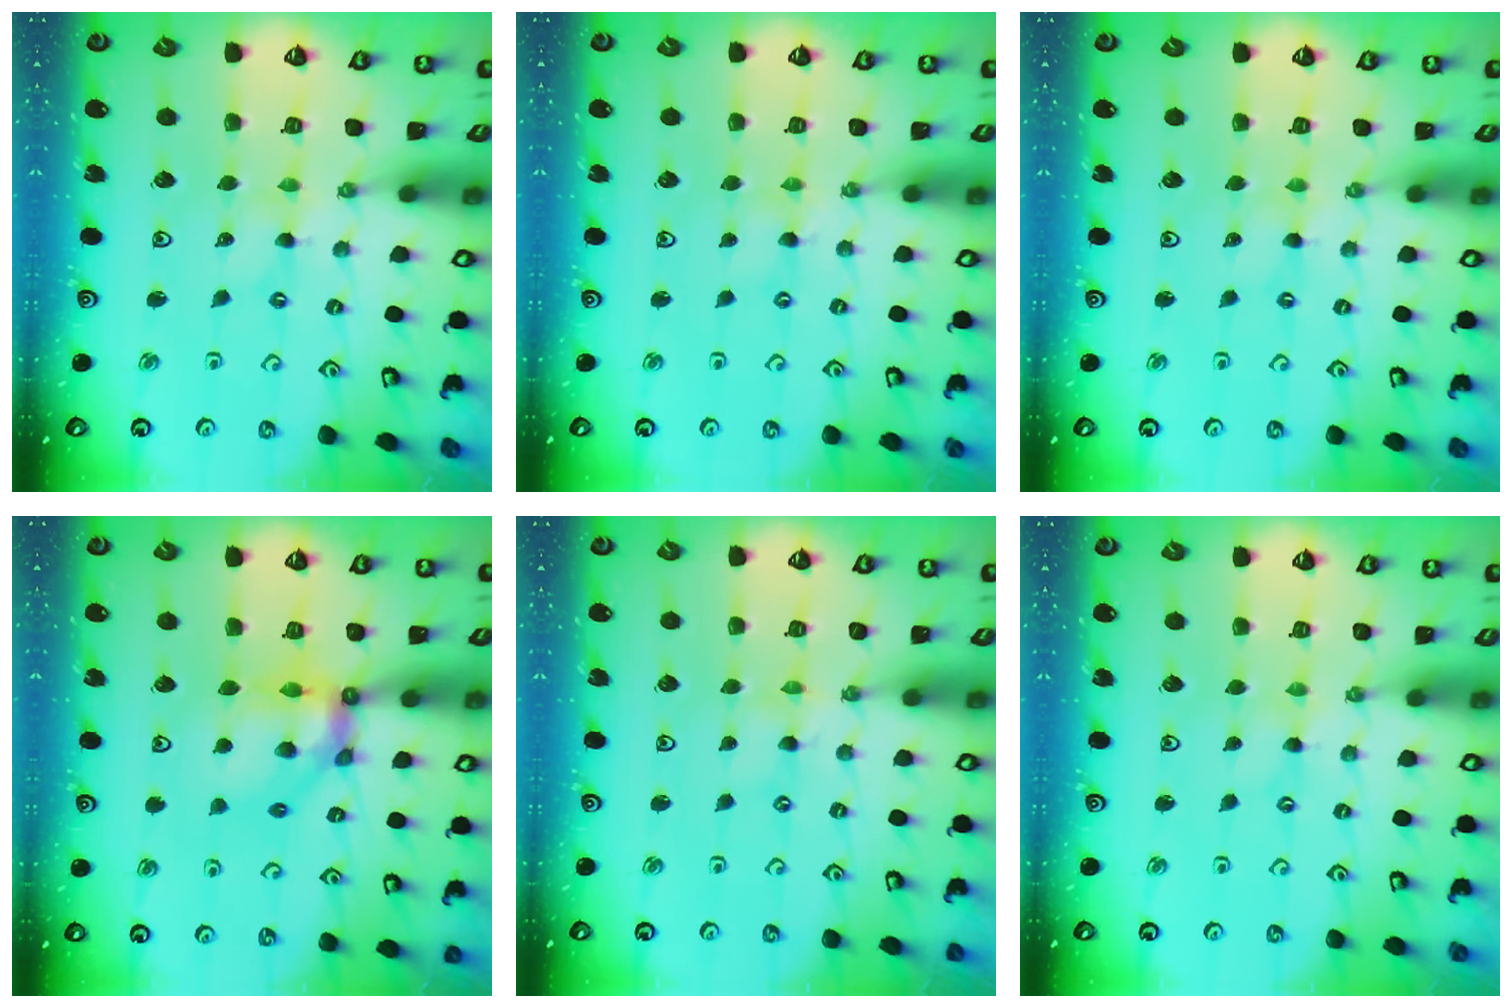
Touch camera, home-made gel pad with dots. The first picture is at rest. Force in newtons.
{"total": 0.0}
{"total": 0.0}
{"total": 10.4, "press": 10.4, "slide": 1.2}
{"total": 0.0}
{"total": 0.0}